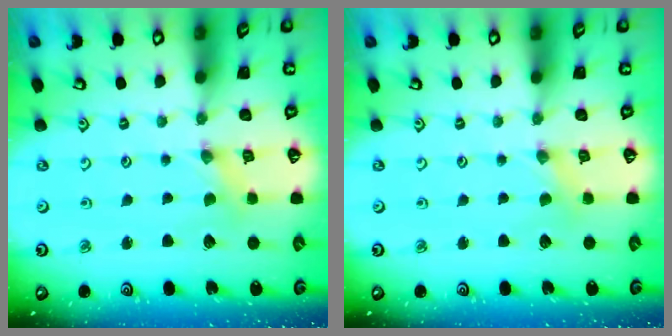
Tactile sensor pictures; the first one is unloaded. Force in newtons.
{"total": 1.3, "press": 1.3, "slide": 0.2}